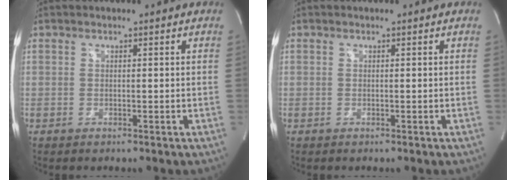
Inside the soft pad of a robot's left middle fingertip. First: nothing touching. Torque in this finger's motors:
{"motor_torque": [0.01, -0.19, 0.00, 0.00]}